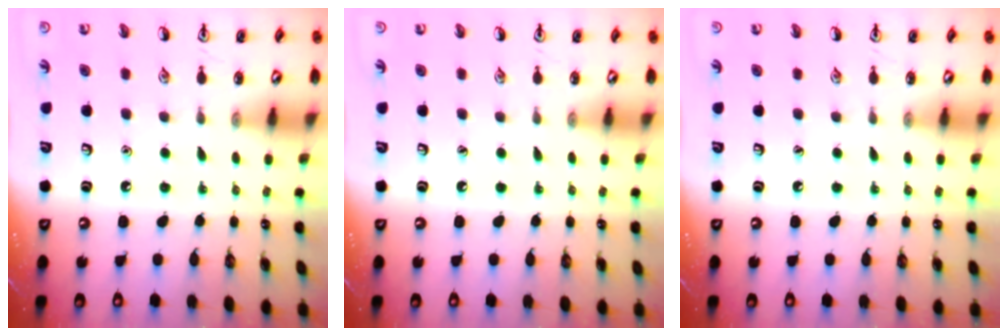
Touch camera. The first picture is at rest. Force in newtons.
{"total": 0.0}
{"total": 0.0}